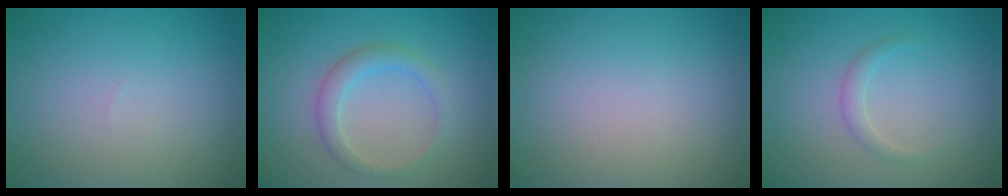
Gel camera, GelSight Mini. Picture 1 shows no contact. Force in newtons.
{"total": 2.4, "press": 2.4, "slide": 0.1}
{"total": 0.0}
{"total": 1.1, "press": 1.1, "slide": 0.1}